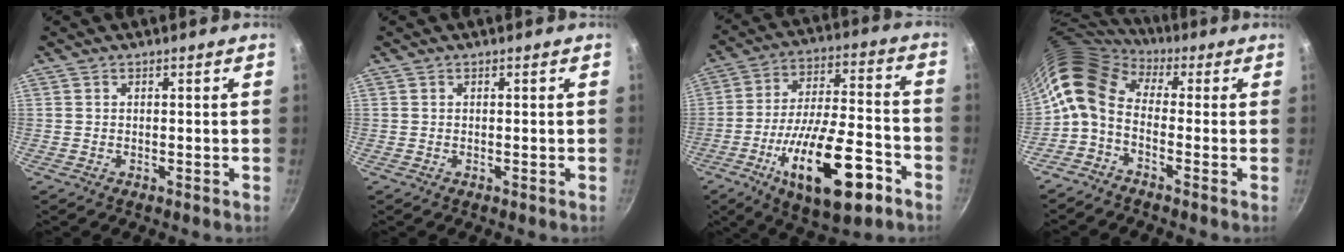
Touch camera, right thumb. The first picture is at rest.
{"total": 0.0}
{"total": 22.3, "force": [-9.9, 8.2, 18.2], "torque": [-0.280, 0.040, -0.155]}
{"total": 10.1, "force": [0.7, 6.6, 7.7], "torque": [-0.139, 0.022, -0.007]}